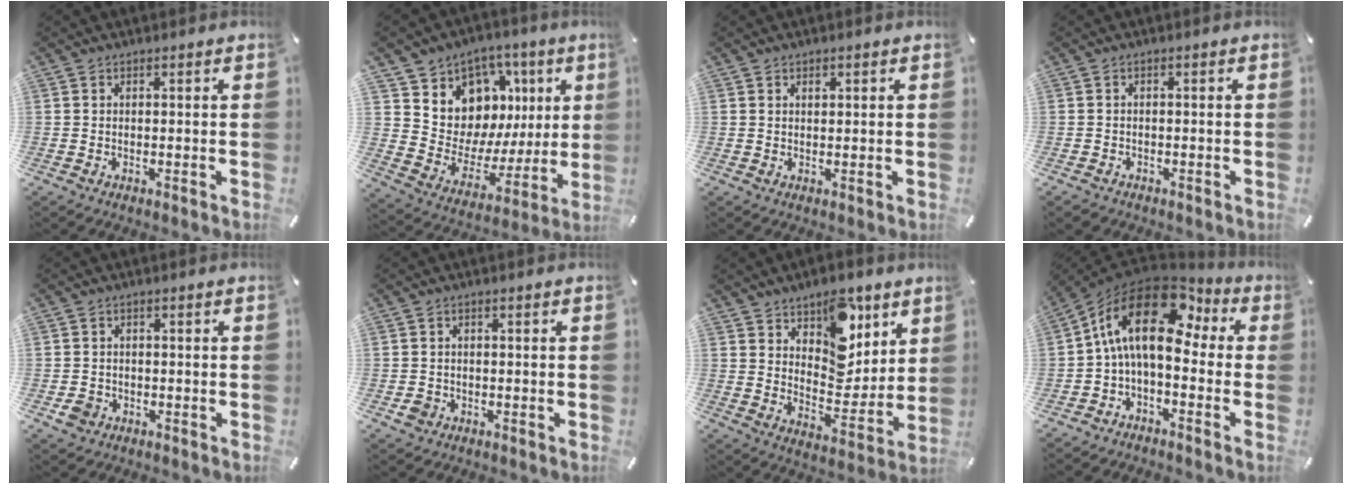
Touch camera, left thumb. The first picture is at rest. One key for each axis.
{"total": 10.1, "fx": 4.9, "fy": 8.8, "fz": 1.4, "tx": -0.024, "ty": -0.070, "tz": 0.097}
{"total": 0.9, "fx": 0.5, "fy": 0.6, "fz": 0.5, "tx": -0.002, "ty": -0.003, "tz": 0.007}
{"total": 1.2, "fx": -0.9, "fy": 0.7, "fz": 0.3, "tx": -0.006, "ty": 0.004, "tz": -0.021}
{"total": 3.4, "fx": -1.4, "fy": 2.8, "fz": 1.2, "tx": -0.026, "ty": 0.004, "tz": -0.028}
{"total": 2.8, "fx": -1.0, "fy": 2.4, "fz": 1.0, "tx": -0.016, "ty": 0.004, "tz": -0.020}
{"total": 12.7, "fx": 8.2, "fy": 8.1, "fz": 5.3, "tx": -0.054, "ty": -0.068, "tz": 0.147}
{"total": 16.5, "fx": 2.8, "fy": 9.1, "fz": 13.5, "tx": -0.263, "ty": -0.011, "tz": 0.041}